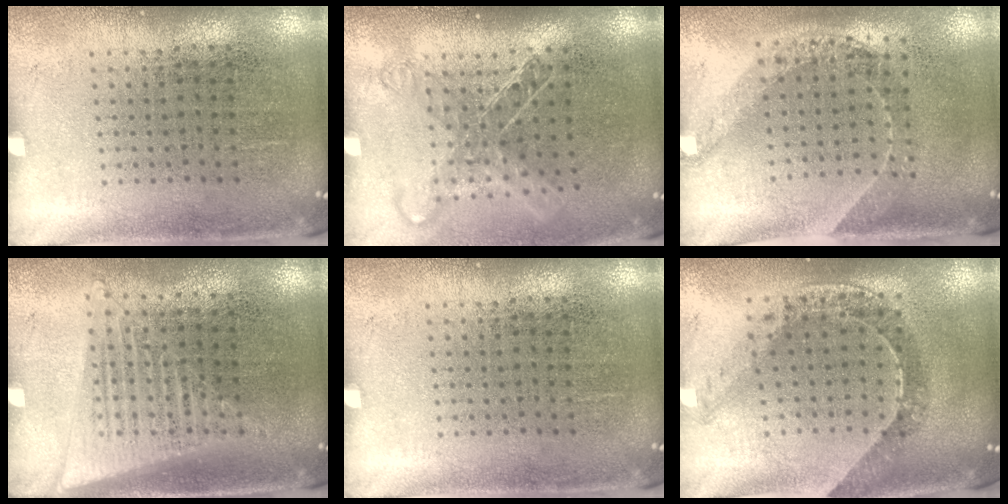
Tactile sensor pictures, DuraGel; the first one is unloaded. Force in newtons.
{"total": 1.5, "press": 1.2, "slide": 0.8}
{"total": 1.5, "press": 1.2, "slide": 0.9}
{"total": 1.5, "press": 1.4, "slide": 0.5}
{"total": 0.0}
{"total": 0.5, "press": 0.5, "slide": 0.1}